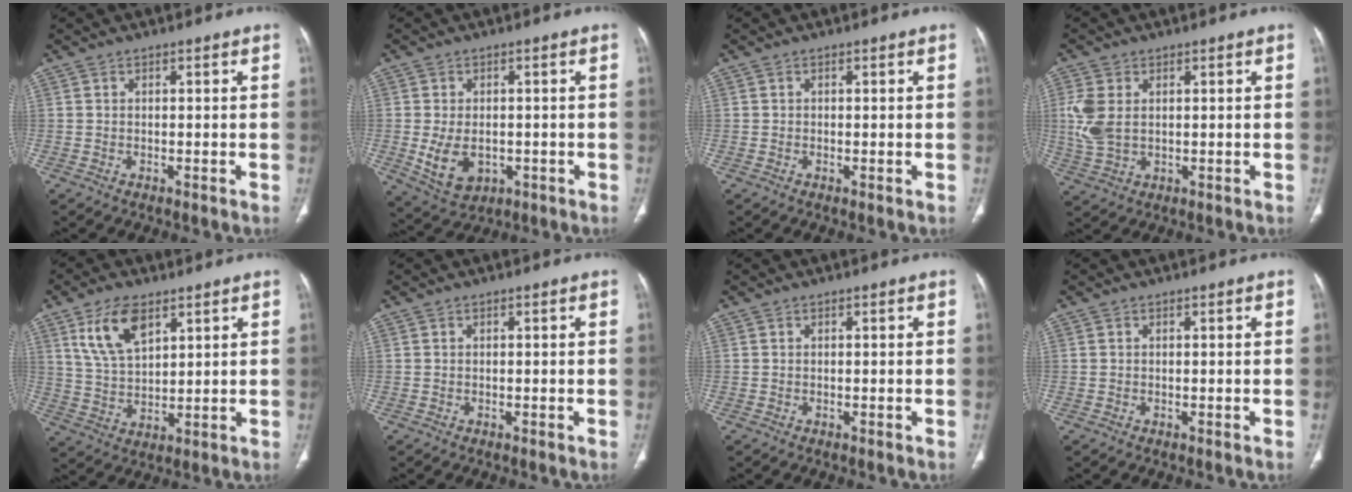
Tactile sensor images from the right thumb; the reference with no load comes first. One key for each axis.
{"total": 7.5, "fx": -1.3, "fy": 5.1, "fz": 5.3, "tx": -0.085, "ty": -0.003, "tz": -0.005}
{"total": 0.0}
{"total": 6.8, "fx": 1.1, "fy": 4.4, "fz": 5.0, "tx": -0.123, "ty": 0.001, "tz": 0.030}
{"total": 10.1, "fx": 5.4, "fy": 5.1, "fz": 6.9, "tx": -0.120, "ty": -0.021, "tz": 0.113}
{"total": 0.0}
{"total": 0.0}
{"total": 0.0}